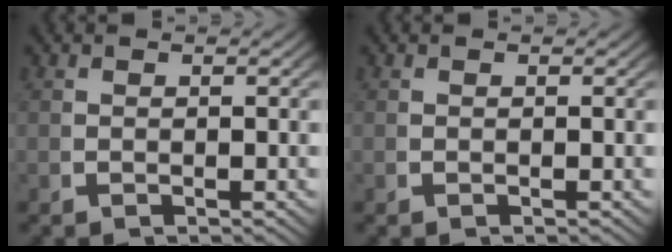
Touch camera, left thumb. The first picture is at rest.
{"total": 0.0}